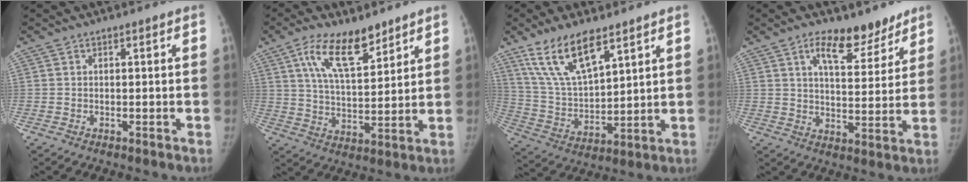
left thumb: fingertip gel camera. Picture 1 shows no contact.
{"total": 12.5, "force": [7.7, 5.2, 8.3], "torque": [-0.123, -0.039, 0.143]}
{"total": 14.2, "force": [9.2, 5.3, 9.4], "torque": [-0.158, -0.040, 0.191]}
{"total": 11.0, "force": [7.6, 4.8, 6.3], "torque": [-0.062, -0.049, 0.120]}